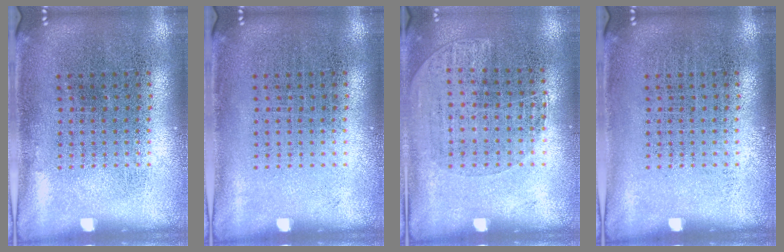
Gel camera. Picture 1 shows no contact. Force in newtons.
{"total": 0.0}
{"total": 1.1, "press": 0.9, "slide": 0.5}
{"total": 0.0}